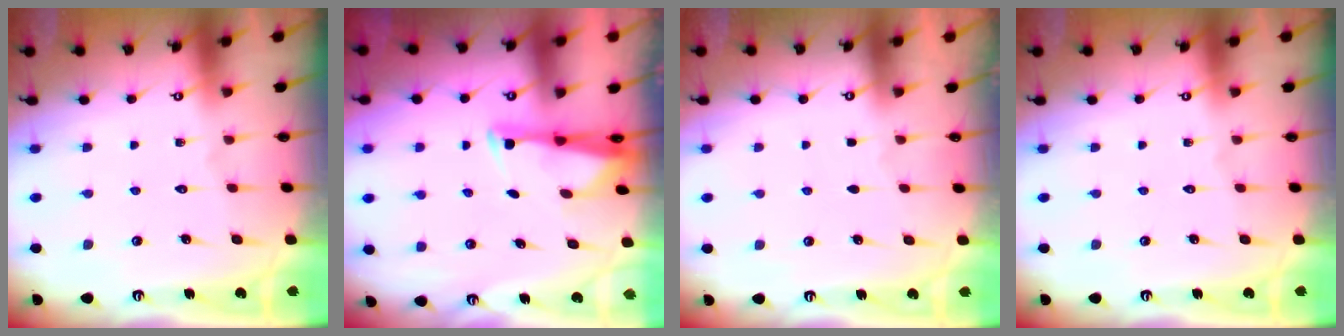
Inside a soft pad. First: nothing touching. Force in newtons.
{"total": 2.9, "press": 2.8, "slide": 0.7}
{"total": 0.9, "press": 0.9, "slide": 0.1}
{"total": 0.0}